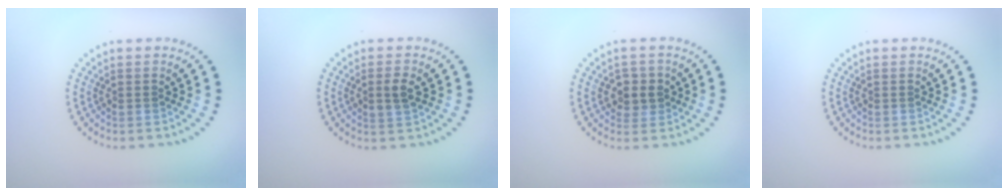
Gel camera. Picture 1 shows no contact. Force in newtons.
{"total": 2.0, "press": 2.0, "slide": 0.4}
{"total": 2.3, "press": 2.1, "slide": 1.0}
{"total": 0.0}